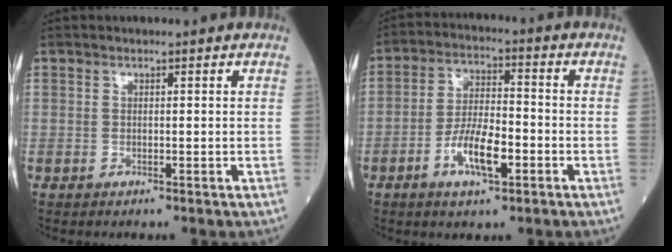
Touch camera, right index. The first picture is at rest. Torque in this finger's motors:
{"motor_torque": [0.40, -0.05, 0.20, 0.12]}